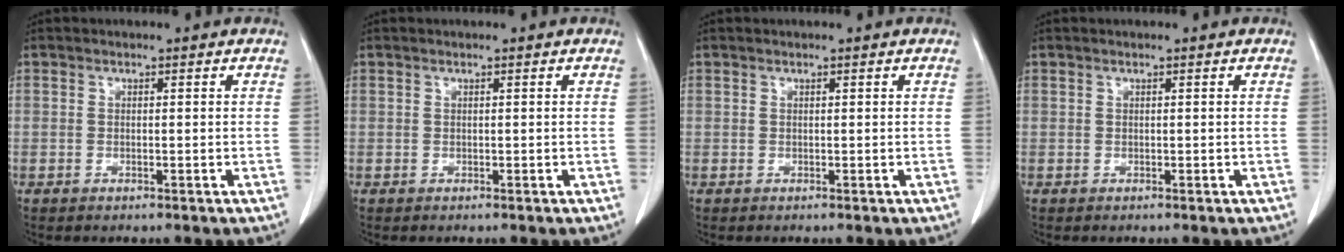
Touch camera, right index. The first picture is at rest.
{"total": 0.0}
{"total": 0.0}
{"total": 0.0}